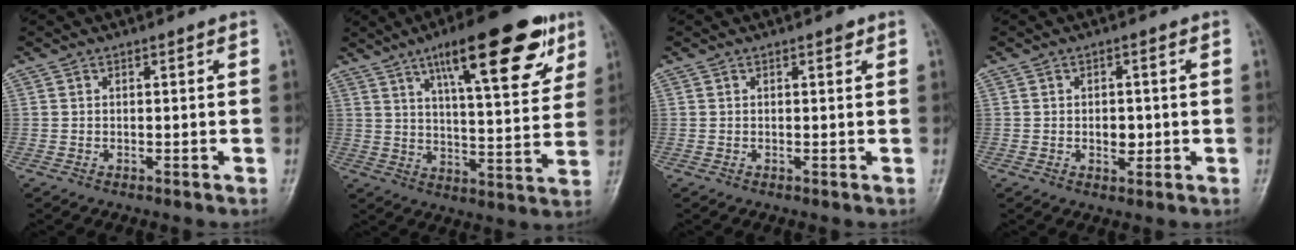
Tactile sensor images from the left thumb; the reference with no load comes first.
{"total": 20.6, "force": [11.3, 6.0, 16.2], "torque": [-0.206, -0.032, 0.168]}
{"total": 0.9, "force": [0.5, 0.4, 0.6], "torque": [-0.005, -0.001, 0.005]}
{"total": 3.3, "force": [-0.3, 2.3, 2.4], "torque": [-0.023, 0.001, -0.003]}